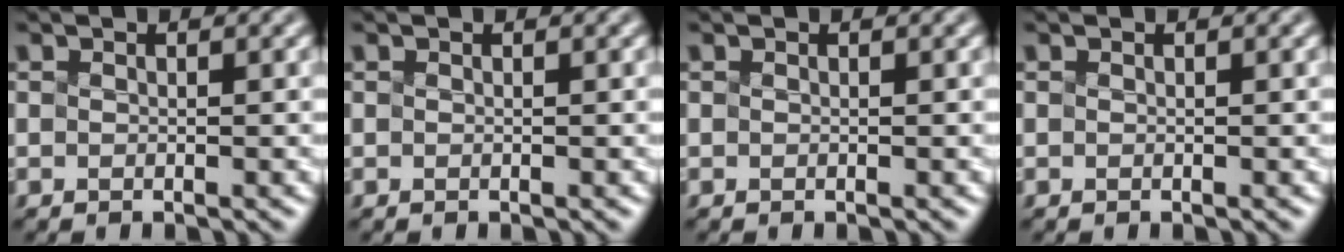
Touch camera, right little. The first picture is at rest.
{"total": 0.0}
{"total": 0.0}
{"total": 0.0}